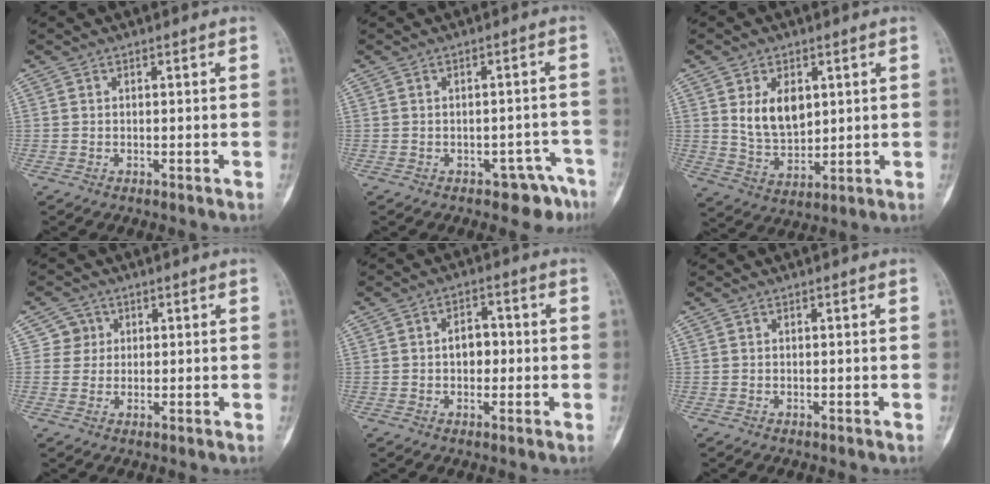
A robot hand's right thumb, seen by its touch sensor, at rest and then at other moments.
{"total": 5.1, "force": [-3.6, 3.0, 2.1], "torque": [-0.005, 0.034, -0.042]}
{"total": 9.3, "force": [2.6, 6.0, 6.5], "torque": [-0.091, -0.020, 0.062]}
{"total": 3.3, "force": [1.0, 3.2, -0.2], "torque": [0.029, 0.001, 0.010]}
{"total": 4.5, "force": [-0.1, 3.2, 3.2], "torque": [-0.031, 0.013, -0.007]}
{"total": 0.0}